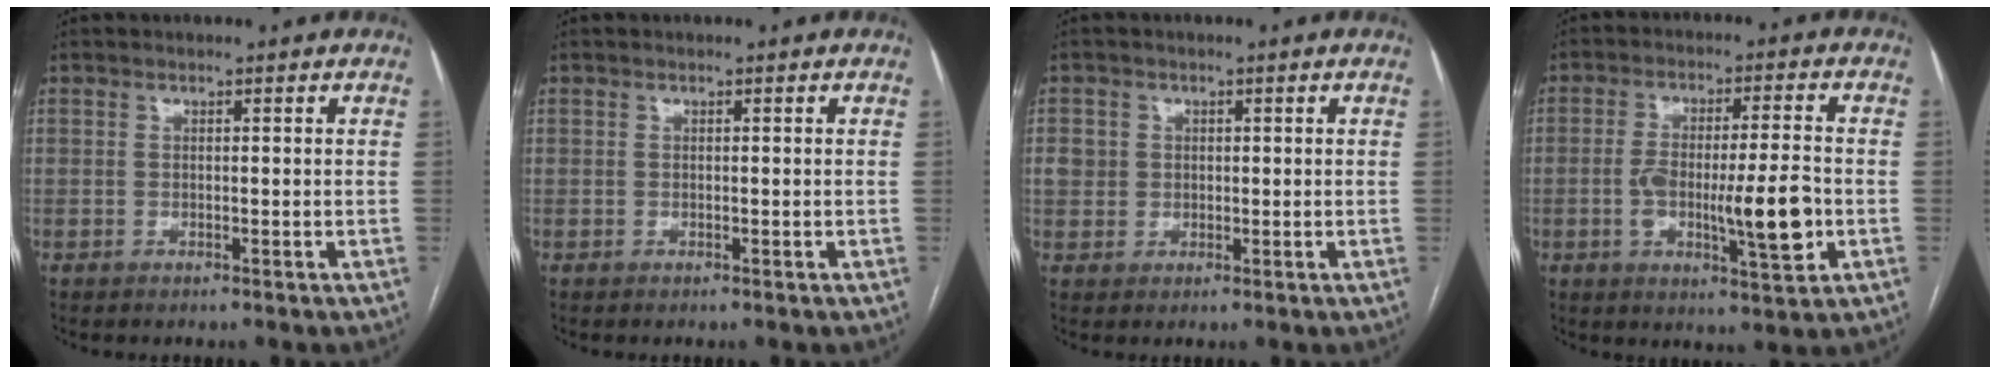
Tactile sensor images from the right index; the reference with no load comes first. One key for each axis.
{"total": 0.0}
{"total": 2.9, "fx": 0.6, "fy": 2.8, "fz": 0.6, "tx": -0.006, "ty": 0.010, "tz": 0.018}
{"total": 11.2, "fx": -2.2, "fy": 2.0, "fz": 10.8, "tx": -0.185, "ty": 0.004, "tz": -0.029}